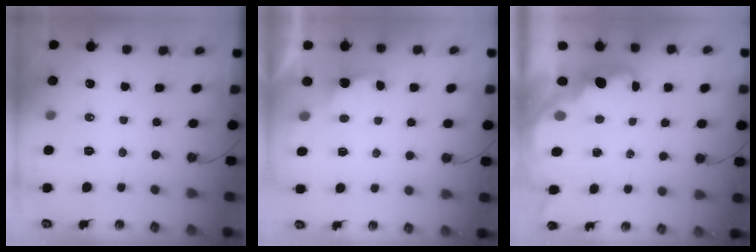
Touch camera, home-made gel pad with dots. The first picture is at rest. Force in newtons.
{"total": 1.4, "press": 1.0, "slide": 0.9}
{"total": 2.3, "press": 2.2, "slide": 0.9}